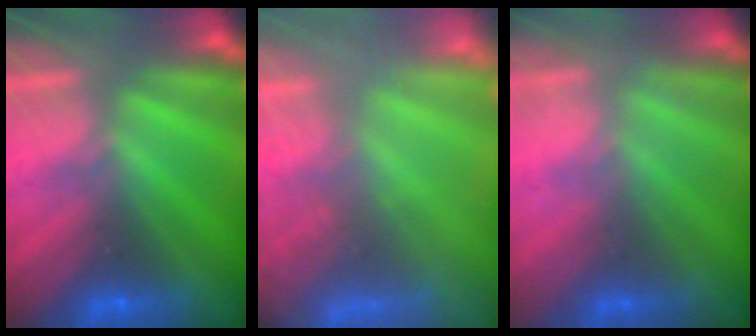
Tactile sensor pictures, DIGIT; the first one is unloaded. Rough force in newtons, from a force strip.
{"total": 5.8}
{"total": 2.9}